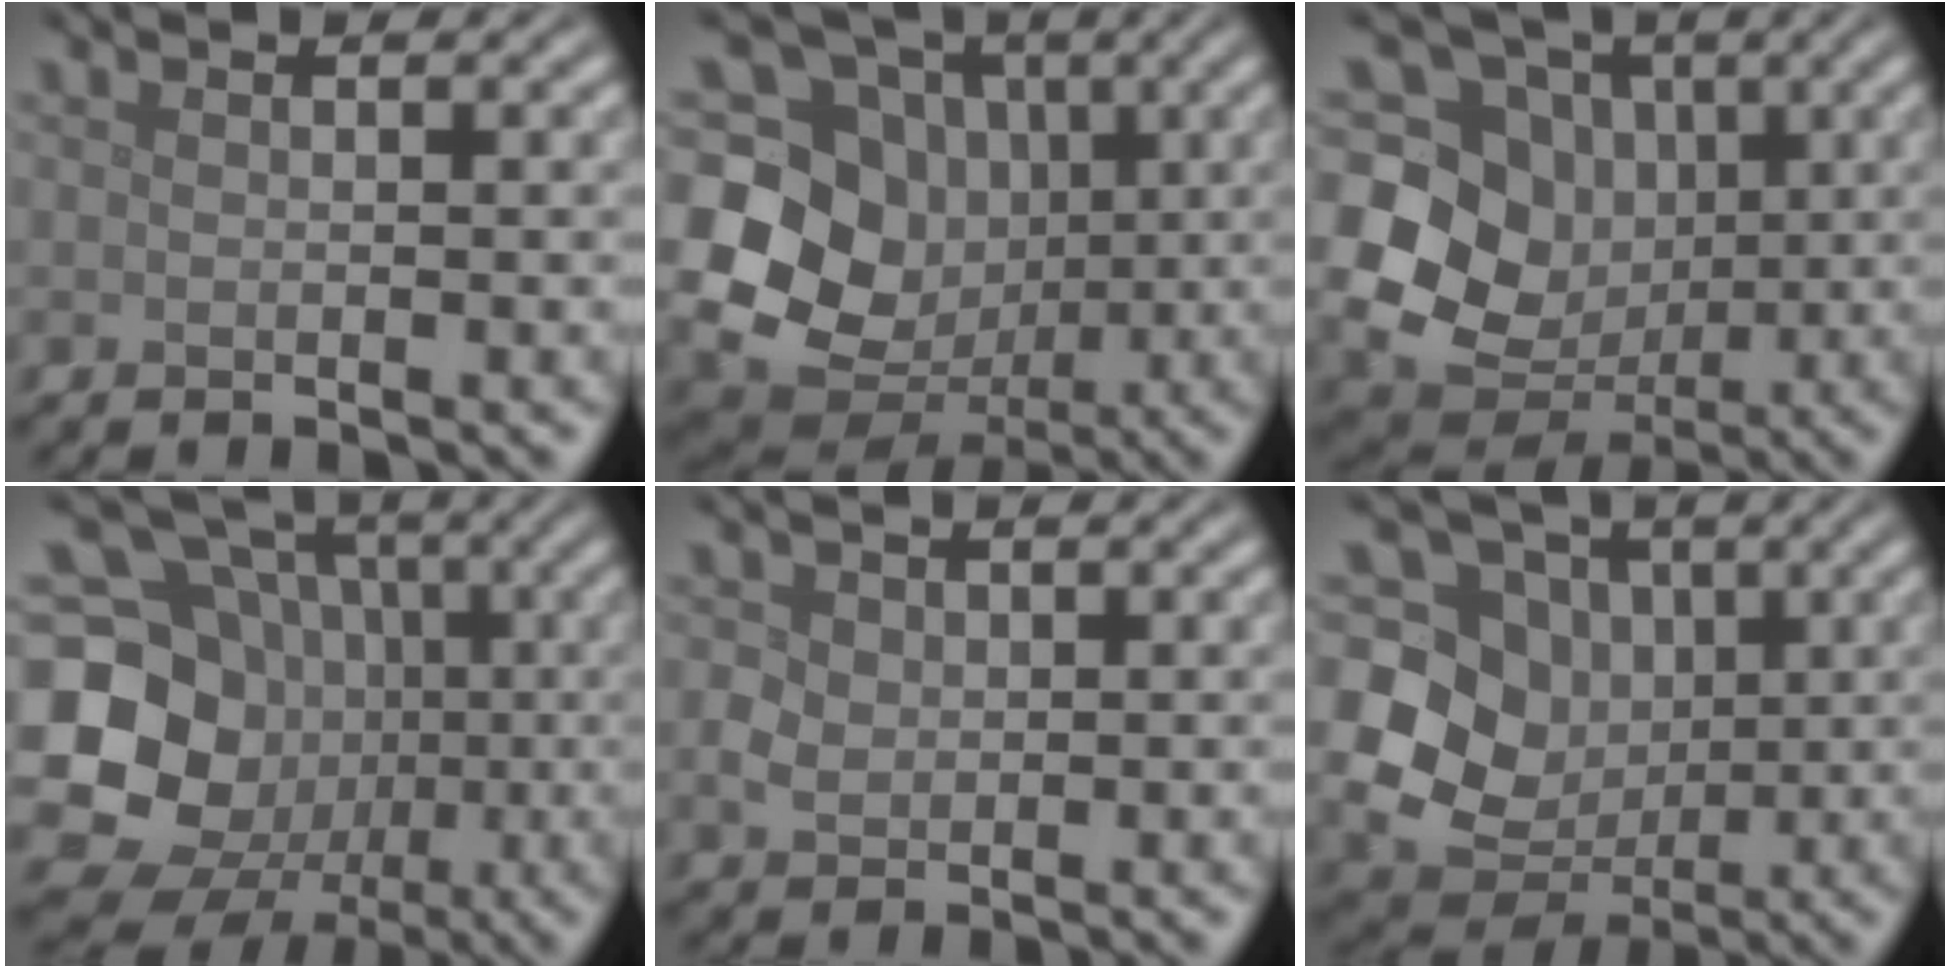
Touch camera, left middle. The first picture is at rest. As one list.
[{"total": 12.6, "force": [-0.2, 10.8, 6.5], "torque": [-0.140, -0.009, -0.011]}, {"total": 11.1, "force": [0.2, 9.5, 5.8], "torque": [-0.127, -0.004, -0.007]}, {"total": 17.9, "force": [-3.4, 16.0, 7.1], "torque": [-0.172, -0.002, -0.086]}, {"total": 2.0, "force": [0.2, 1.8, 0.9], "torque": [-0.022, -0.001, 0.003]}, {"total": 9.7, "force": [0.4, 8.4, 4.9], "torque": [-0.103, -0.006, -0.008]}]